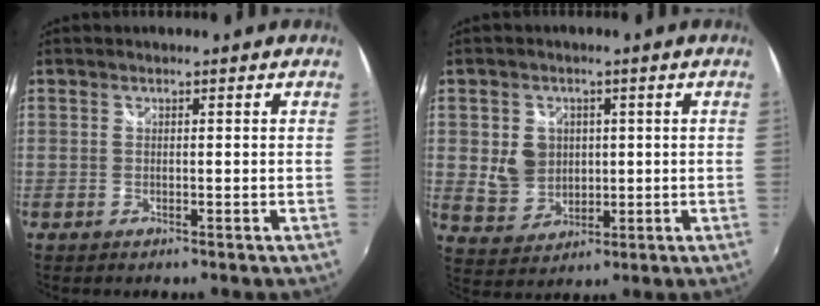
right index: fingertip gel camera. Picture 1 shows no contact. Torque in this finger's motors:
{"motor_torque": [-0.04, 0.08, 0.08, 0.02]}